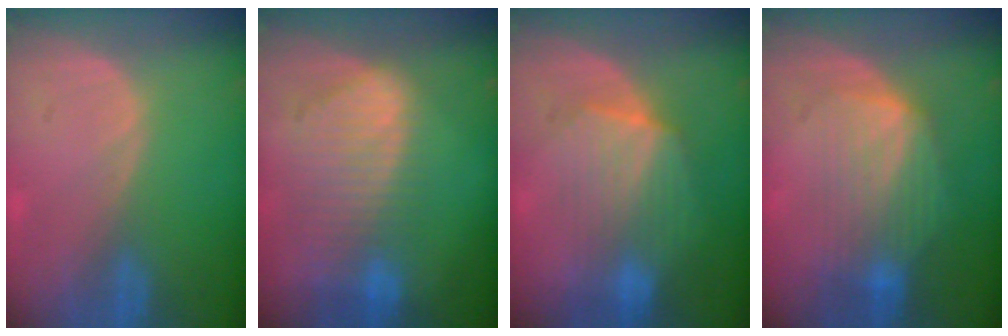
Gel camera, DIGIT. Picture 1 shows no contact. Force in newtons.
{"total": 9.3, "press": 8.1, "slide": 4.6}
{"total": 7.0, "press": 6.9, "slide": 1.3}
{"total": 7.4, "press": 7.3, "slide": 1.5}